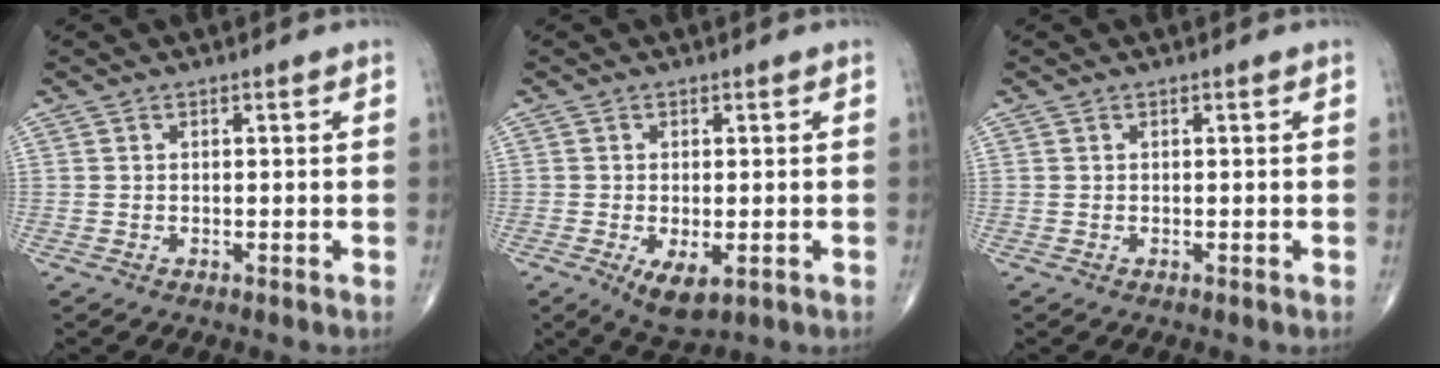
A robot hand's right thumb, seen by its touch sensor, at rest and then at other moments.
{"total": 5.7, "force": [-1.9, 2.6, 4.7], "torque": [-0.080, -0.014, -0.024]}
{"total": 0.0}